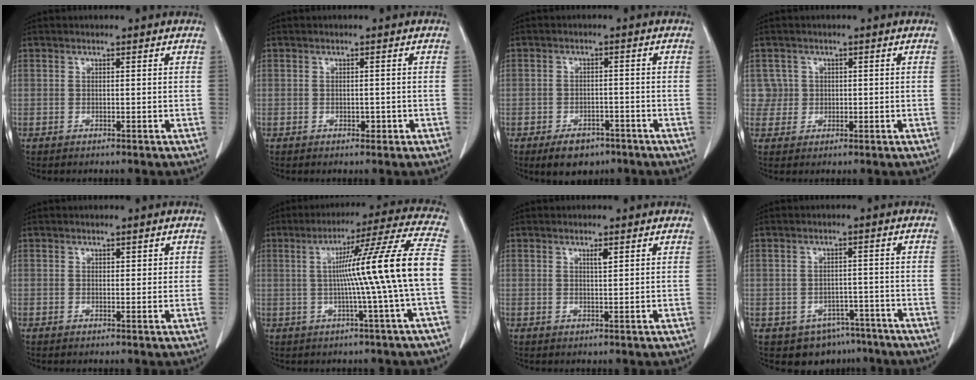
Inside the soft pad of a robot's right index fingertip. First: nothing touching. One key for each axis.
{"total": 1.7, "fx": -0.7, "fy": 1.2, "fz": 1.0, "tx": -0.011, "ty": 0.003, "tz": -0.003}
{"total": 5.3, "fx": -3.6, "fy": 3.1, "fz": 2.4, "tx": -0.036, "ty": 0.002, "tz": -0.049}
{"total": 2.8, "fx": 0.4, "fy": 2.7, "fz": -0.5, "tx": 0.026, "ty": 0.008, "tz": 0.005}
{"total": 1.5, "fx": 0.5, "fy": 0.7, "fz": 1.2, "tx": -0.012, "ty": 0.004, "tz": 0.008}
{"total": 15.0, "fx": -0.8, "fy": -2.7, "fz": 14.8, "tx": -0.210, "ty": 0.010, "tz": -0.015}
{"total": 1.2, "fx": 0.7, "fy": 0.1, "fz": 1.0, "tx": -0.019, "ty": -0.004, "tz": 0.012}
{"total": 6.7, "fx": -4.3, "fy": 4.8, "fz": 1.5, "tx": -0.007, "ty": 0.015, "tz": -0.051}